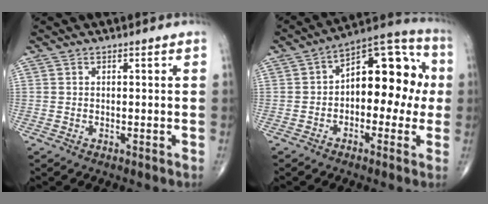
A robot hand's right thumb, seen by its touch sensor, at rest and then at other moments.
{"total": 15.0, "force": [0.3, 8.7, 12.2], "torque": [-0.125, 0.046, -0.012]}